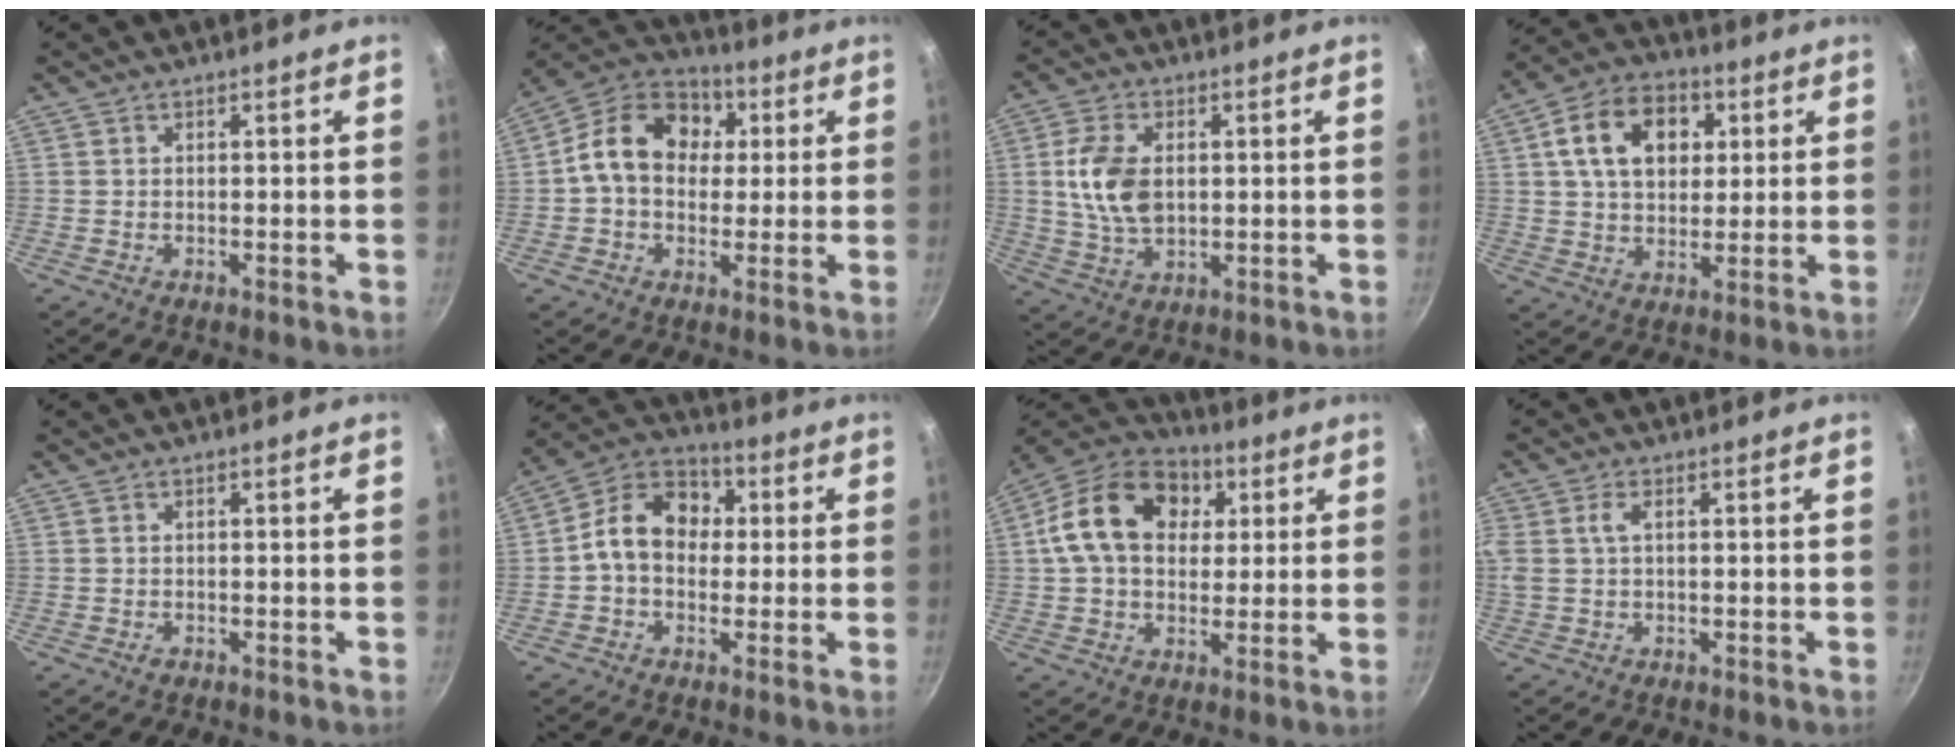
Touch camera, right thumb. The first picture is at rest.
{"total": 14.7, "force": [2.3, 11.4, 9.0], "torque": [-0.119, 0.025, 0.017]}
{"total": 10.3, "force": [1.3, 6.5, 7.9], "torque": [-0.142, -0.005, 0.025]}
{"total": 14.3, "force": [4.1, 10.1, 9.3], "torque": [-0.129, 0.009, 0.058]}
{"total": 0.7, "force": [-0.3, 0.5, 0.3], "torque": [-0.004, 0.000, -0.006]}
{"total": 11.8, "force": [0.6, 9.2, 7.4], "torque": [-0.086, 0.031, -0.014]}
{"total": 18.0, "force": [4.5, 13.1, 11.6], "torque": [-0.180, 0.018, 0.061]}
{"total": 4.3, "force": [0.9, 2.3, 3.5], "torque": [-0.073, 0.008, 0.018]}